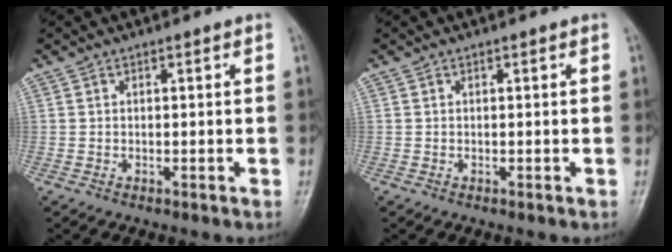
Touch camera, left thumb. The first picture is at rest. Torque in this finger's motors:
{"motor_torque": [0.00, 0.00, -0.05, -0.05, 0.00]}